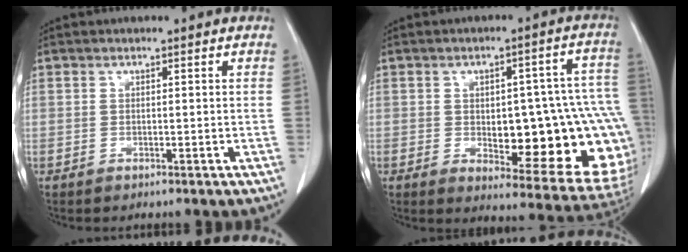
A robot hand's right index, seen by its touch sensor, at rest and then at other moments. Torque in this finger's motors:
{"motor_torque": [0.82, -0.26, 0.41, 0.05]}